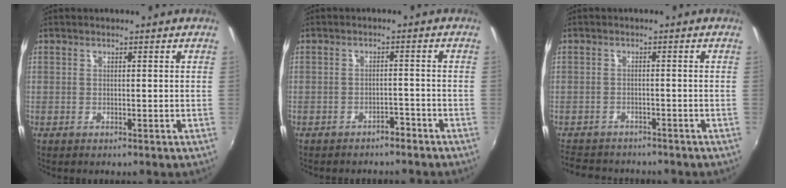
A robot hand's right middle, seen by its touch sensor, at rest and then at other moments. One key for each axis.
{"total": 3.3, "fx": -2.9, "fy": 1.3, "fz": 0.9, "tx": -0.025, "ty": 0.000, "tz": -0.035}
{"total": 7.1, "fx": -6.1, "fy": 3.2, "fz": 1.5, "tx": -0.052, "ty": 0.000, "tz": -0.101}